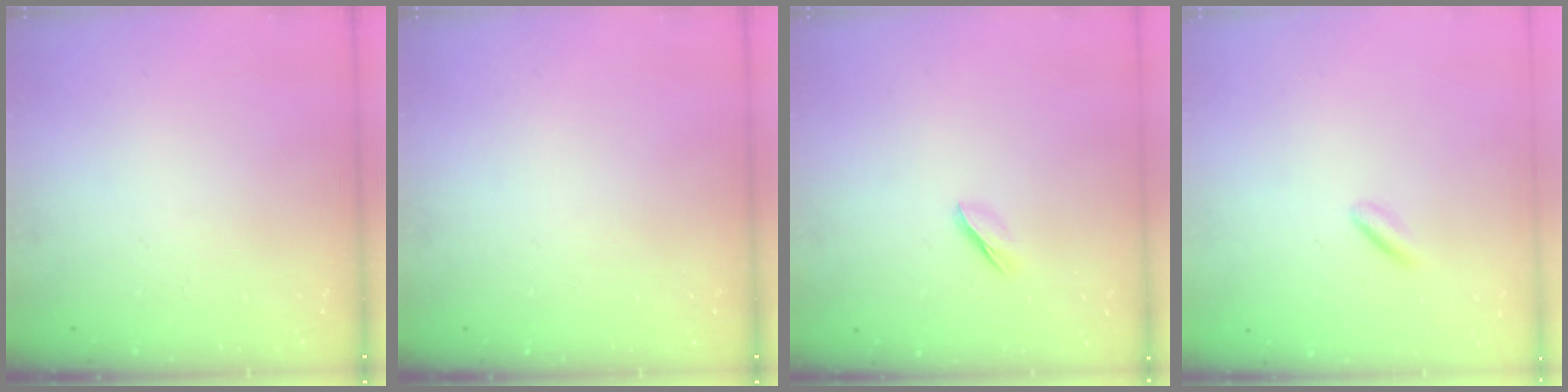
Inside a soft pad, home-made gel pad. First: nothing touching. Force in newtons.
{"total": 0.0}
{"total": 1.9, "press": 1.8, "slide": 0.7}
{"total": 2.3, "press": 2.1, "slide": 1.0}